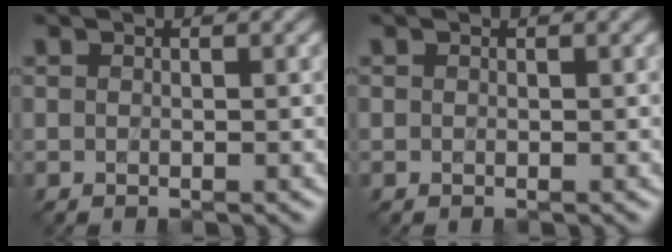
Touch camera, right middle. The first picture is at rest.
{"total": 0.0}